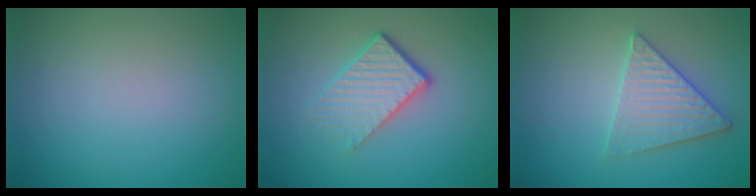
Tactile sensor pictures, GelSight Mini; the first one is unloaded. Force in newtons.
{"total": 4.7, "press": 2.9, "slide": 3.7}
{"total": 3.4, "press": 3.4, "slide": 0.3}